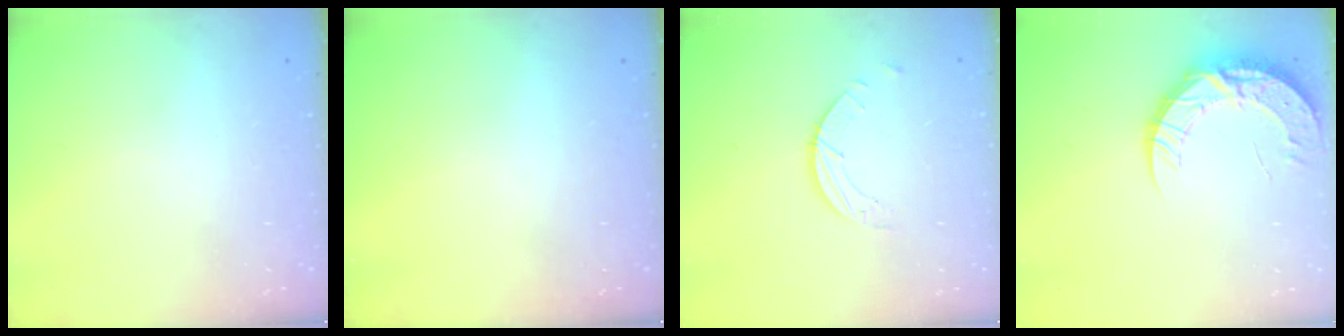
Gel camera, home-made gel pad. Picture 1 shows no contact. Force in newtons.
{"total": 0.0}
{"total": 3.2, "press": 3.2, "slide": 0.3}
{"total": 13.0, "press": 12.9, "slide": 1.0}